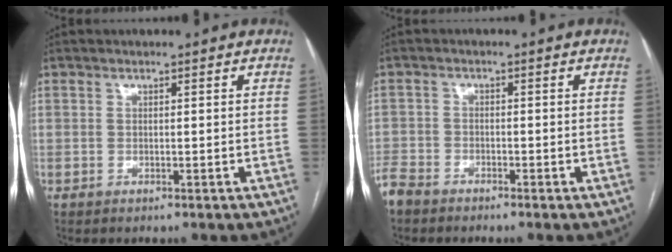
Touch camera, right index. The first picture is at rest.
{"total": 3.4, "force": [-3.1, 1.4, 0.5], "torque": [-0.007, -0.003, -0.065]}